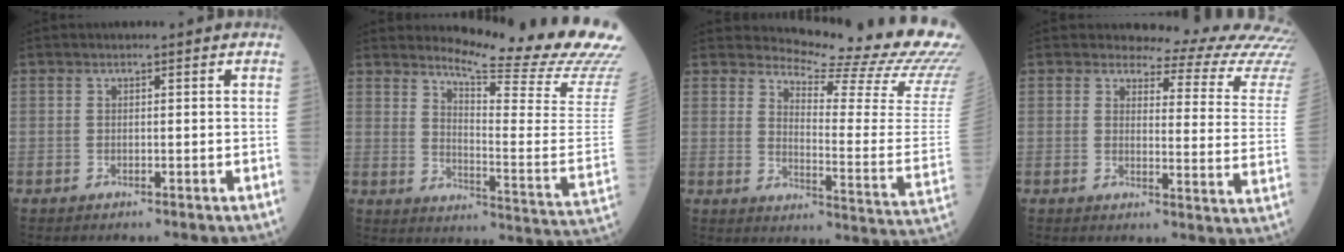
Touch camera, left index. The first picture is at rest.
{"total": 21.4, "force": [19.3, 0.0, 9.2], "torque": [-0.141, -0.132, 0.230]}
{"total": 18.8, "force": [18.0, -0.8, 5.4], "torque": [-0.092, -0.148, 0.208]}
{"total": 15.9, "force": [15.6, 1.9, 2.7], "torque": [-0.007, -0.124, 0.138]}